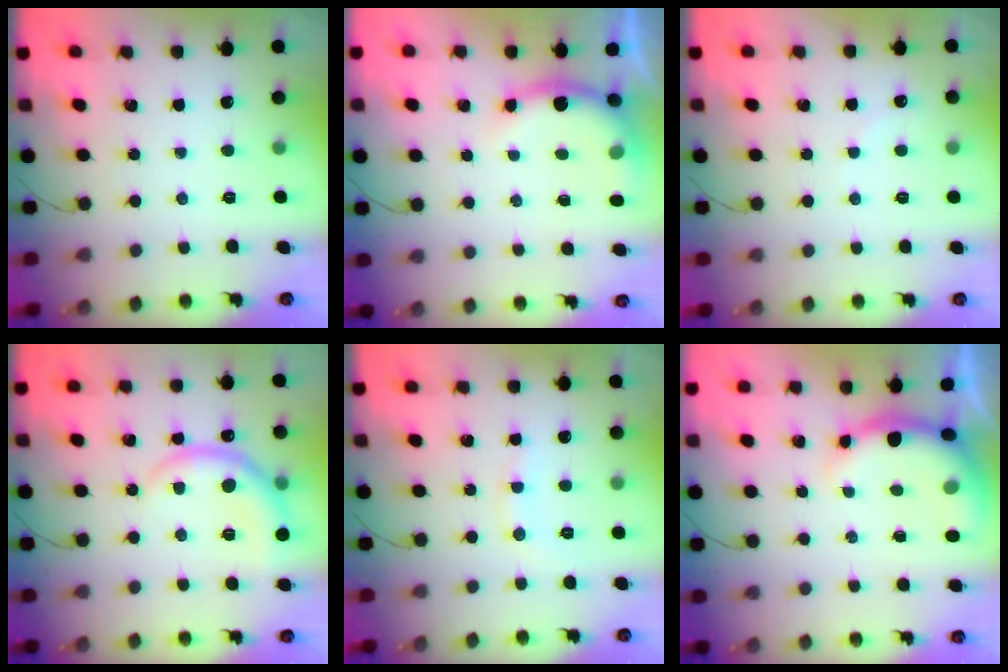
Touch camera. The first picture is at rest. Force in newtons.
{"total": 6.5, "press": 6.4, "slide": 0.6}
{"total": 4.8, "press": 4.6, "slide": 1.5}
{"total": 8.6, "press": 8.5, "slide": 0.5}
{"total": 6.2, "press": 6.1, "slide": 1.1}
{"total": 7.3, "press": 7.2, "slide": 1.3}